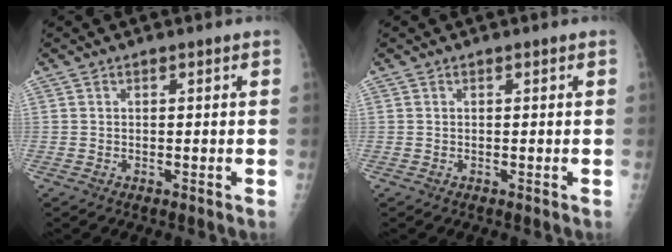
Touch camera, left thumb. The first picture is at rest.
{"total": 0.0}